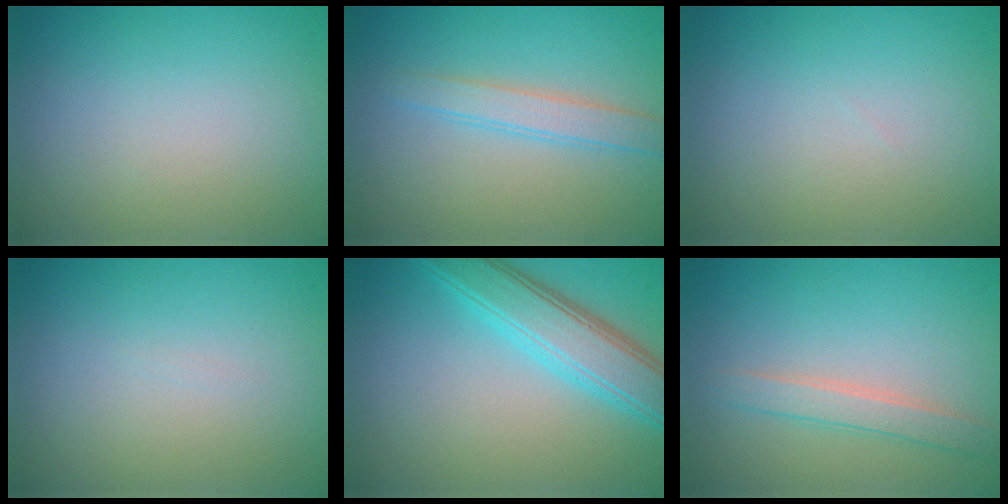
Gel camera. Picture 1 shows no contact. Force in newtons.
{"total": 2.4, "press": 2.4, "slide": 0.1}
{"total": 0.0}
{"total": 0.0}
{"total": 5.4, "press": 5.4, "slide": 0.1}
{"total": 2.2, "press": 2.2, "slide": 0.1}